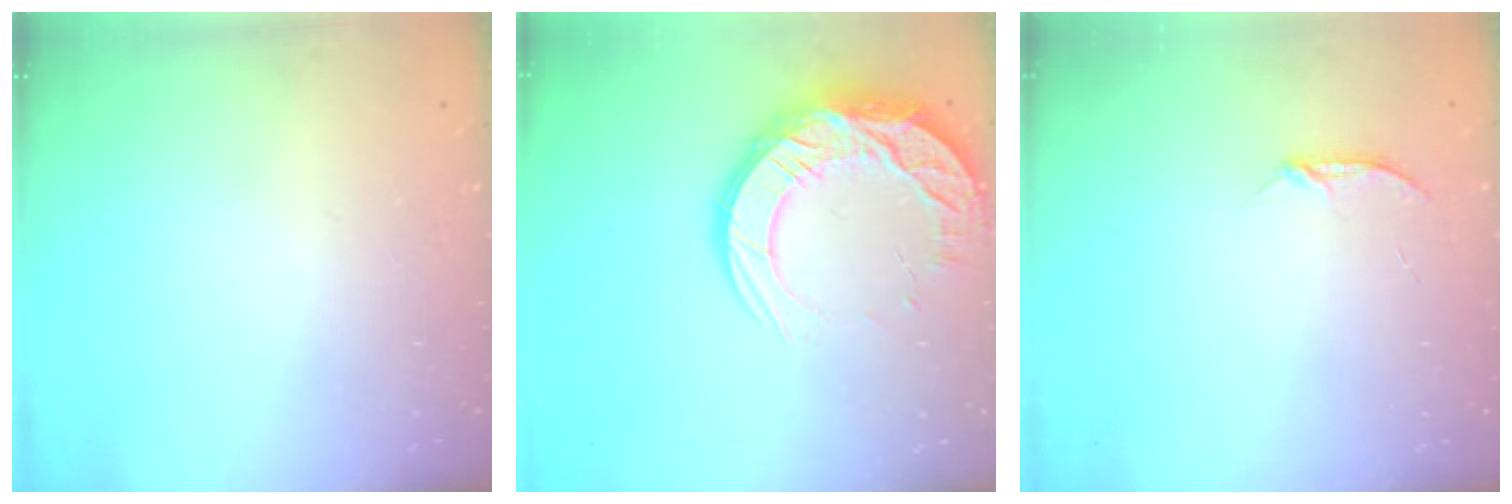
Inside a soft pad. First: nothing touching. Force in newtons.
{"total": 16.5, "press": 16.5, "slide": 1.4}
{"total": 3.1, "press": 3.0, "slide": 0.4}